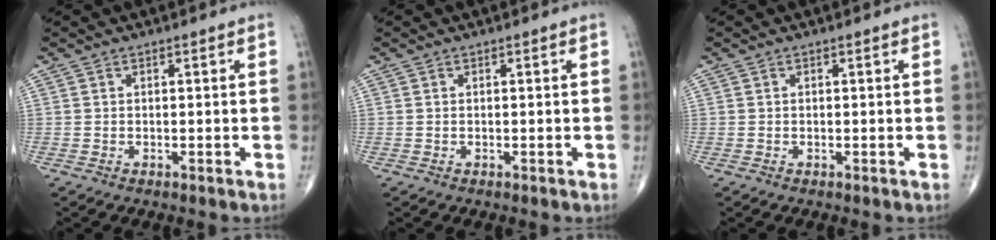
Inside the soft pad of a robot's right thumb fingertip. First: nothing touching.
{"total": 0.0}
{"total": 0.0}